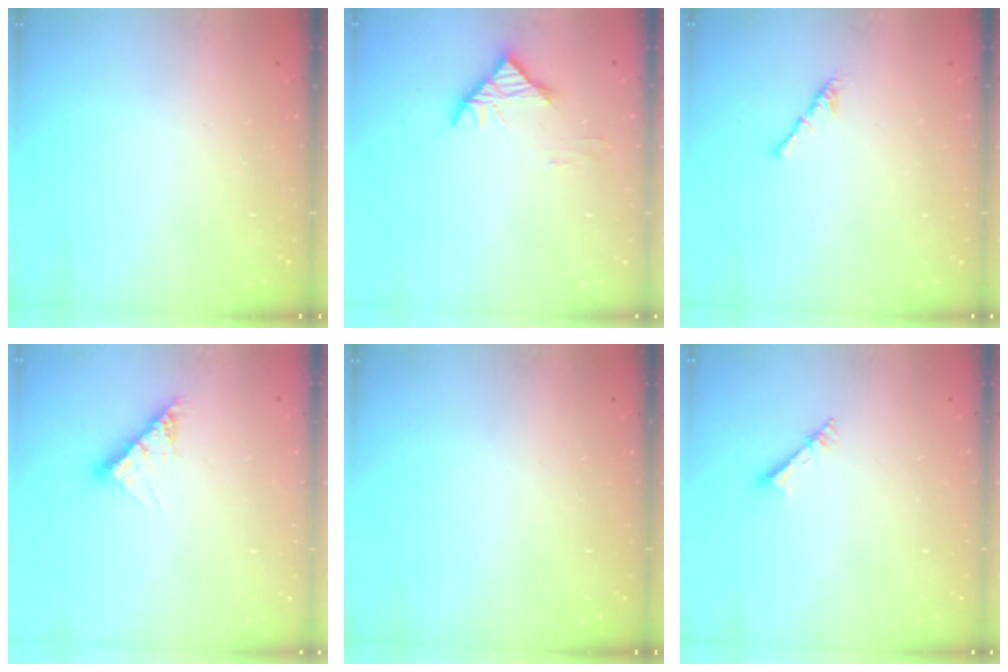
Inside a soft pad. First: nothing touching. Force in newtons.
{"total": 4.2, "press": 4.0, "slide": 1.1}
{"total": 2.1, "press": 2.0, "slide": 0.7}
{"total": 8.6, "press": 8.5, "slide": 0.9}
{"total": 0.0}
{"total": 2.7, "press": 2.7, "slide": 0.3}